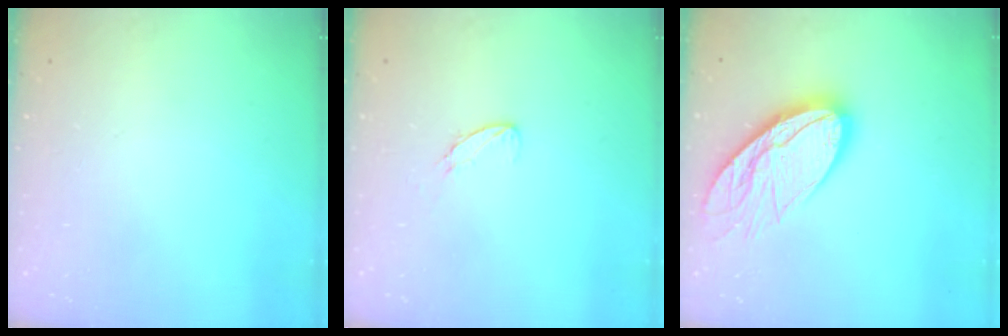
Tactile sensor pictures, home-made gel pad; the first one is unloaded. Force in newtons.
{"total": 5.6, "press": 5.6, "slide": 0.5}
{"total": 14.9, "press": 14.9, "slide": 1.2}